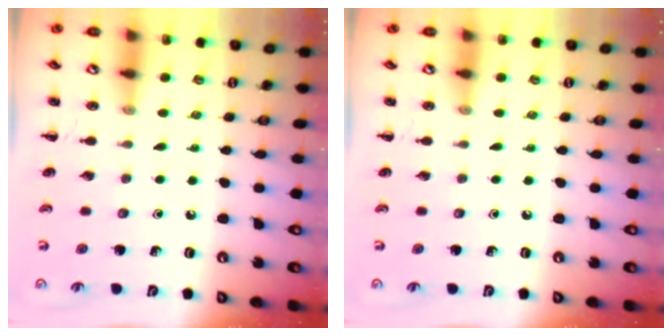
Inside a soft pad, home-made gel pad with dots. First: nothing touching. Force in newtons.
{"total": 0.0}